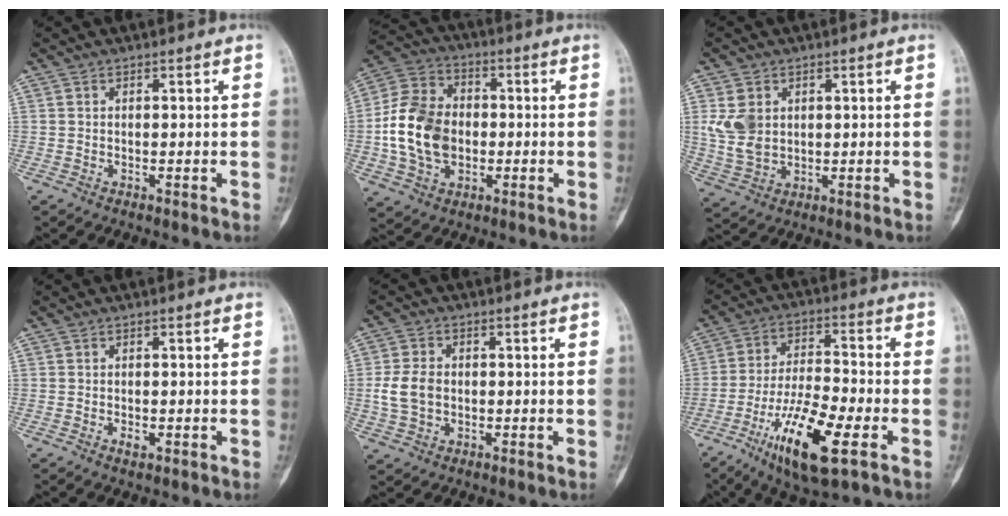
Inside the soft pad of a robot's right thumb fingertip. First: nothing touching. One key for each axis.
{"total": 15.3, "fx": -1.5, "fy": 11.3, "fz": 10.2, "tx": -0.177, "ty": 0.022, "tz": -0.029}
{"total": 7.5, "fx": 1.7, "fy": 5.6, "fz": 4.6, "tx": -0.080, "ty": -0.005, "tz": 0.046}
{"total": 1.3, "fx": -0.5, "fy": 0.7, "fz": 1.0, "tx": -0.014, "ty": 0.000, "tz": -0.005}
{"total": 6.4, "fx": -0.3, "fy": 4.7, "fz": 4.3, "tx": -0.084, "ty": 0.007, "tz": -0.004}
{"total": 15.8, "fx": -7.0, "fy": 4.2, "fz": 13.5, "tx": -0.254, "ty": 0.017, "tz": -0.119}